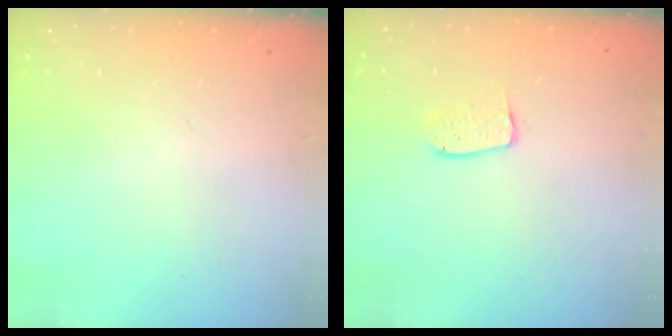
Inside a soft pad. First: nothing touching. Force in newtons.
{"total": 6.6, "press": 6.5, "slide": 0.5}